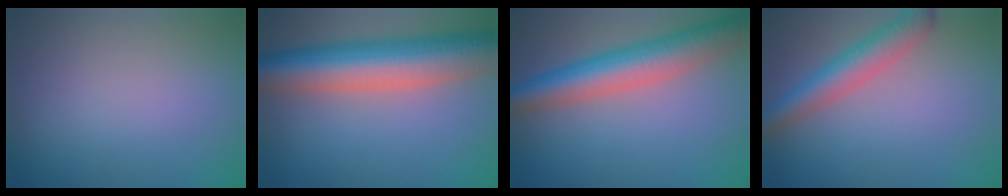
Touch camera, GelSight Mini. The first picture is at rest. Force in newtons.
{"total": 10.2, "press": 10.2, "slide": 0.6}
{"total": 7.1, "press": 7.1, "slide": 0.0}
{"total": 4.2, "press": 4.2, "slide": 0.2}